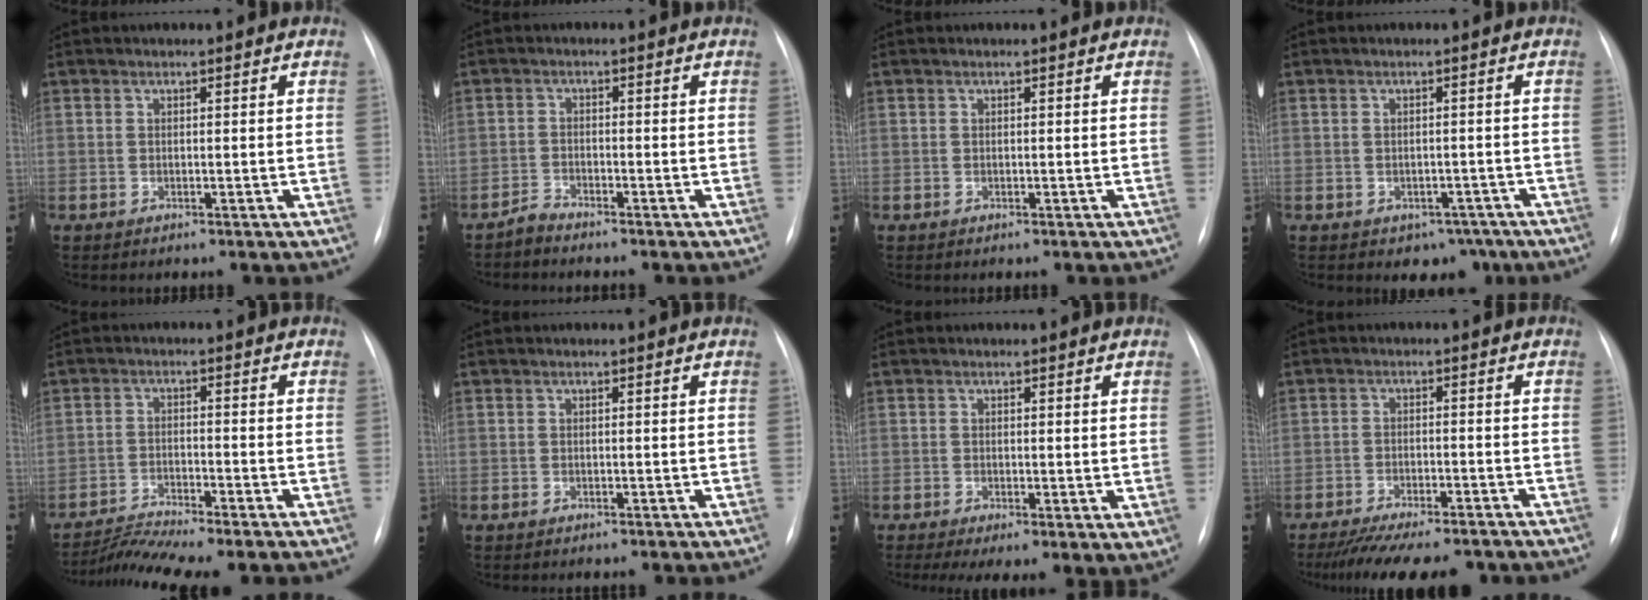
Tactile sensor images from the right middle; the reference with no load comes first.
{"total": 1.8, "force": [-1.8, 0.0, 0.0], "torque": [-0.002, -0.004, -0.037]}
{"total": 0.0}
{"total": 3.6, "force": [-2.3, 2.6, 1.1], "torque": [-0.002, 0.011, -0.023]}
{"total": 5.9, "force": [-5.4, -1.4, 2.0], "torque": [-0.041, -0.014, -0.096]}
{"total": 0.0}
{"total": 7.0, "force": [-1.2, 3.1, 6.1], "torque": [-0.097, -0.018, -0.013]}
{"total": 13.7, "force": [-11.7, 2.7, 6.5], "torque": [-0.108, -0.015, -0.165]}